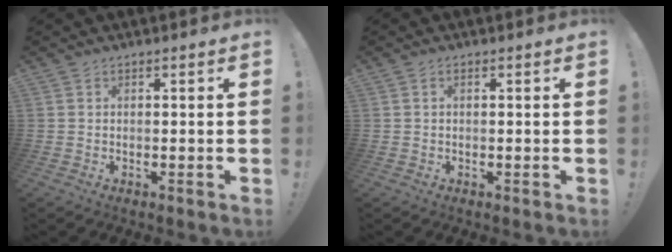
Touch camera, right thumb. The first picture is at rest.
{"total": 0.7, "force": [0.2, 0.3, 0.5], "torque": [-0.015, 0.005, 0.004]}